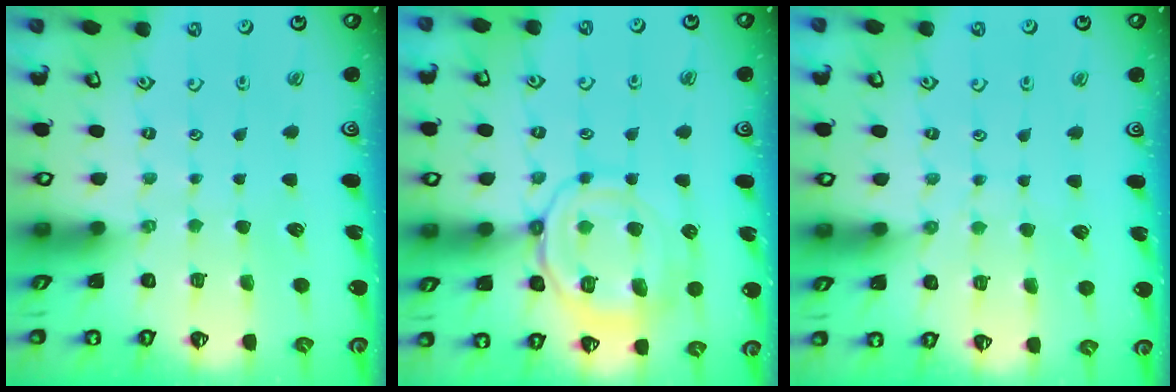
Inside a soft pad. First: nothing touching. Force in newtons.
{"total": 13.4, "press": 13.4, "slide": 1.2}
{"total": 5.8, "press": 5.7, "slide": 0.6}